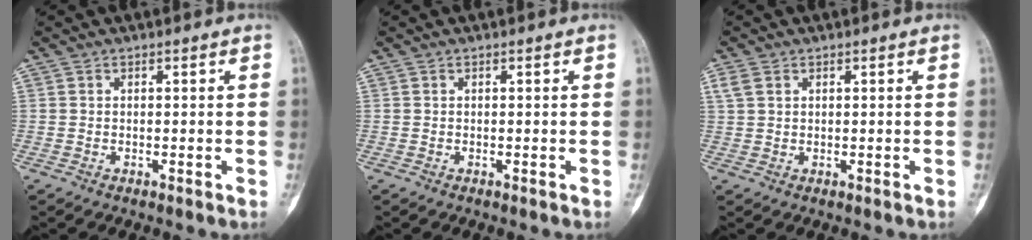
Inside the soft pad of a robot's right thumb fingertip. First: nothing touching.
{"total": 0.0}
{"total": 2.4, "force": [1.1, 1.6, 1.4], "torque": [-0.032, 0.008, 0.029]}